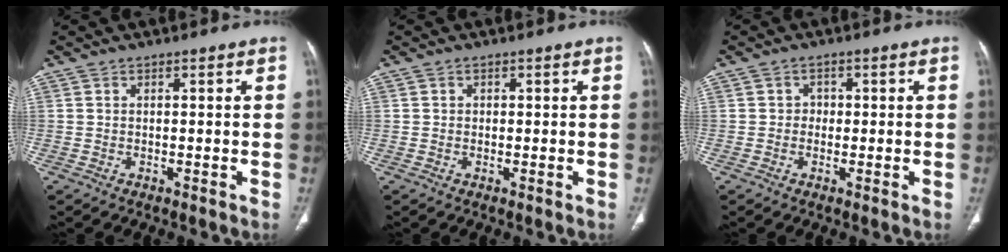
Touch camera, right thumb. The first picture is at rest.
{"total": 0.6, "force": [0.1, 0.6, 0.1], "torque": [0.004, 0.003, 0.001]}
{"total": 1.7, "force": [0.0, 1.6, 0.6], "torque": [0.006, 0.006, -0.006]}